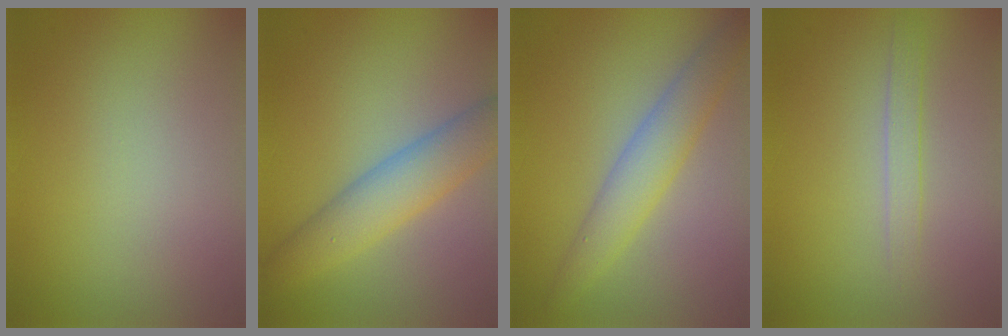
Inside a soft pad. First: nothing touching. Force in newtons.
{"total": 5.1, "press": 5.1, "slide": 0.2}
{"total": 4.2, "press": 4.2, "slide": 0.2}
{"total": 1.5, "press": 1.5, "slide": 0.1}